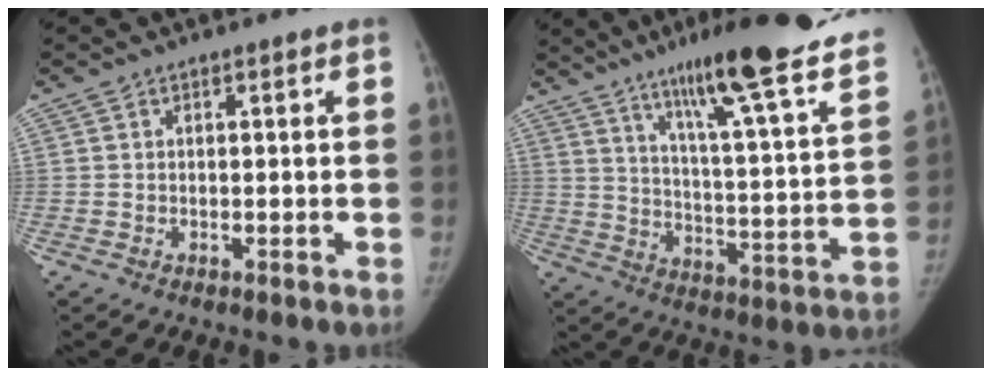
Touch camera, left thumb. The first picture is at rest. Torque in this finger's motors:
{"motor_torque": [1.25, -0.49, 1.39, -1.38, 0.28]}